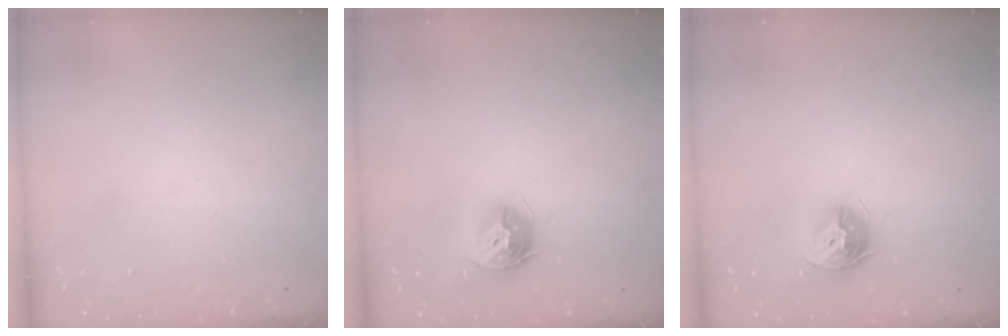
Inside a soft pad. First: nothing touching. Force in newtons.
{"total": 9.6, "press": 9.6, "slide": 0.9}
{"total": 9.6, "press": 9.6, "slide": 0.9}